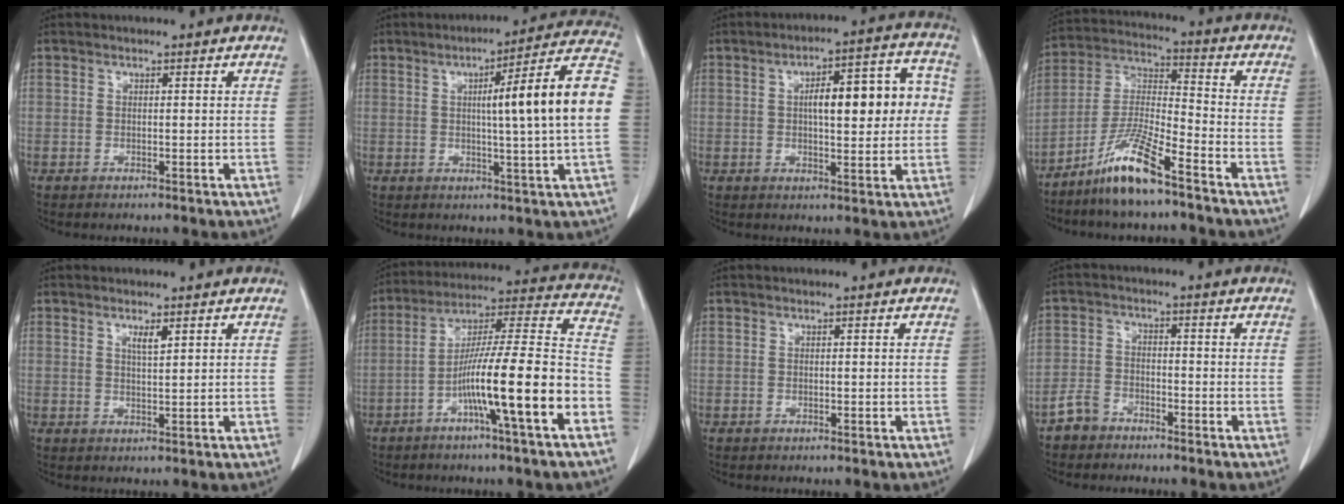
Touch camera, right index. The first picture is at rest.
{"total": 15.3, "force": [0.8, -1.2, 15.2], "torque": [-0.214, 0.017, 0.006]}
{"total": 12.3, "force": [1.3, 3.7, 11.6], "torque": [-0.157, 0.040, 0.022]}
{"total": 10.9, "force": [-7.7, 0.7, 7.6], "torque": [-0.163, -0.015, -0.153]}
{"total": 1.9, "force": [1.1, 0.2, 1.5], "torque": [-0.031, -0.003, 0.022]}
{"total": 17.7, "force": [-7.0, 0.0, 16.2], "torque": [-0.263, 0.009, -0.120]}
{"total": 0.0}
{"total": 3.8, "force": [-3.0, 2.2, 0.6], "torque": [-0.017, 0.007, -0.059]}